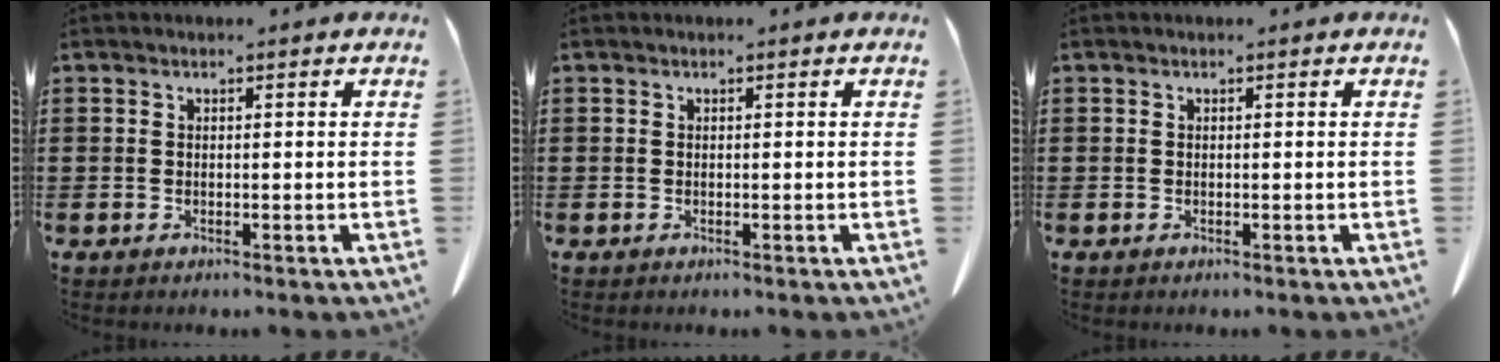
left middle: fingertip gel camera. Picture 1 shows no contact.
{"total": 0.0}
{"total": 0.0}